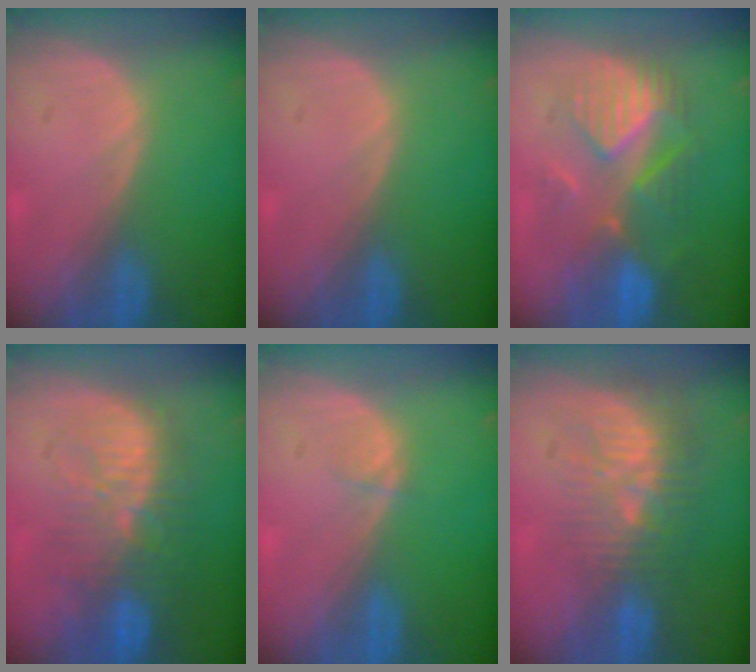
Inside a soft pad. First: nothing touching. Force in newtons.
{"total": 0.0}
{"total": 8.6, "press": 8.6, "slide": 0.3}
{"total": 10.7, "press": 9.9, "slide": 4.2}
{"total": 0.8, "press": 0.8, "slide": 0.1}
{"total": 10.3, "press": 8.9, "slide": 5.2}